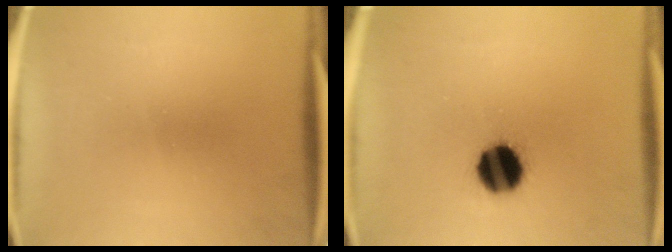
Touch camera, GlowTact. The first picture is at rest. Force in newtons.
{"total": 12.2}